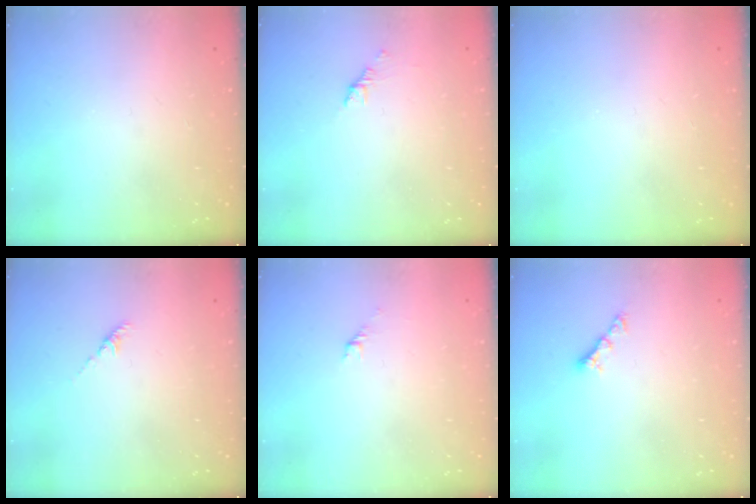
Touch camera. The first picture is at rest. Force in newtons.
{"total": 1.1, "press": 1.0, "slide": 0.5}
{"total": 0.0}
{"total": 1.2, "press": 1.1, "slide": 0.5}
{"total": 1.5, "press": 1.4, "slide": 0.5}
{"total": 4.1, "press": 4.1, "slide": 0.5}